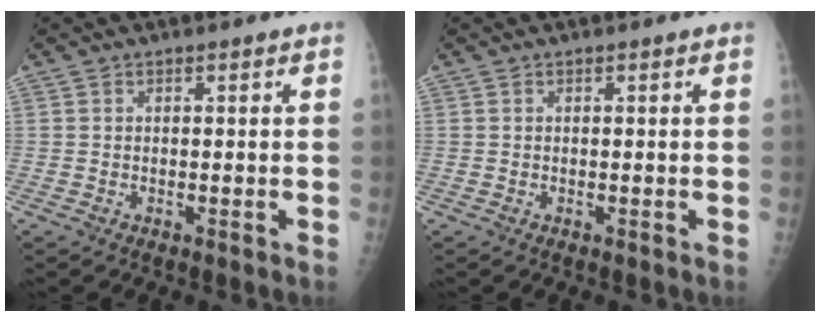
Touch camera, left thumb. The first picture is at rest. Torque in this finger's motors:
{"motor_torque": [-0.01, 0.01, -0.16, -0.15, 0.00]}